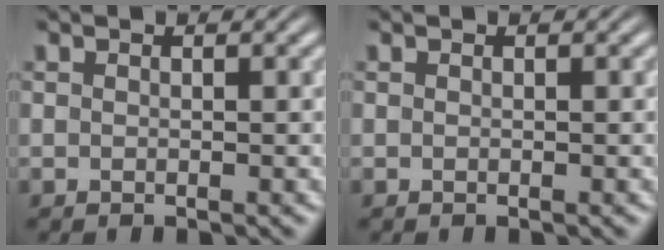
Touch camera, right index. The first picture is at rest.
{"total": 0.0}